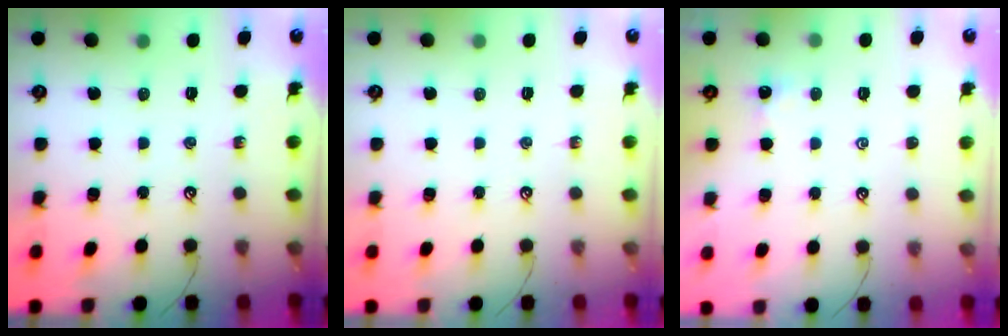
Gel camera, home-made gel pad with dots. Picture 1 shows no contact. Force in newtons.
{"total": 0.0}
{"total": 0.6, "press": 0.5, "slide": 0.3}